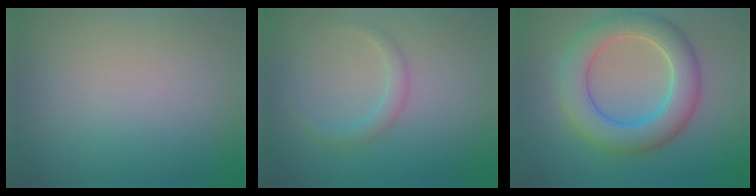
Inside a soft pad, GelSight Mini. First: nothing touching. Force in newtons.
{"total": 1.5, "press": 1.5, "slide": 0.1}
{"total": 6.6, "press": 6.6, "slide": 0.3}